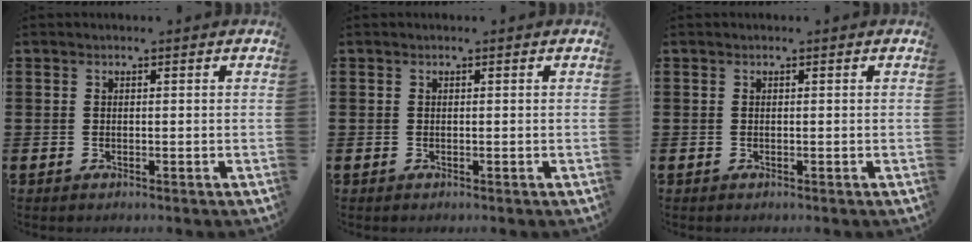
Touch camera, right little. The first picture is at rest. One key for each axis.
{"total": 0.0}
{"total": 0.0}